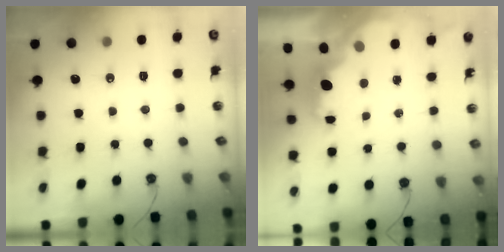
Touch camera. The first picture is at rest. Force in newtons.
{"total": 2.2, "press": 2.0, "slide": 0.7}